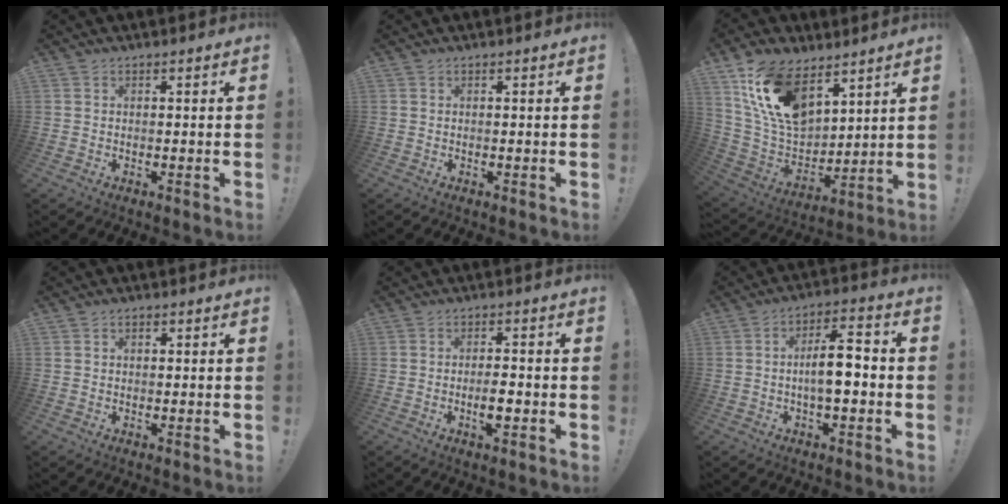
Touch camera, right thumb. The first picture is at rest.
{"total": 0.0}
{"total": 19.0, "force": [10.8, 11.0, 11.1], "torque": [-0.225, -0.060, 0.203]}
{"total": 0.9, "force": [0.4, 0.7, 0.5], "torque": [-0.005, 0.002, 0.006]}
{"total": 4.6, "force": [-1.6, 1.2, 4.2], "torque": [-0.064, -0.001, -0.029]}
{"total": 10.0, "force": [-1.5, 3.4, 9.3], "torque": [-0.153, 0.009, -0.033]}